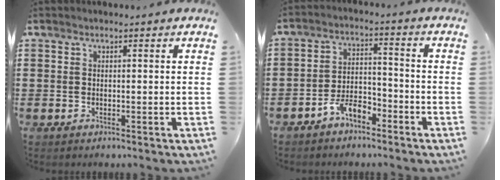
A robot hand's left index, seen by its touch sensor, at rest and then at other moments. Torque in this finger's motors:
{"motor_torque": [1.06, 1.08, 0.15, 0.05]}